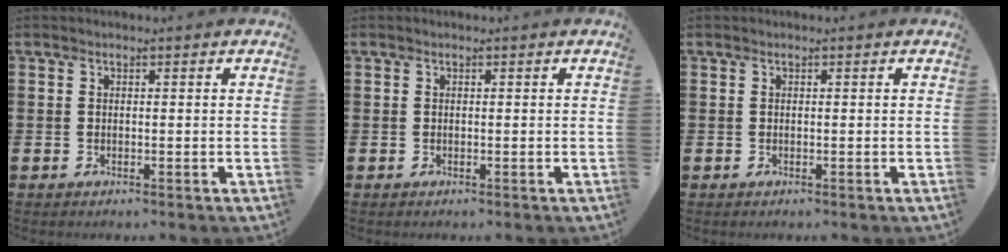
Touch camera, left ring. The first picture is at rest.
{"total": 0.0}
{"total": 0.0}